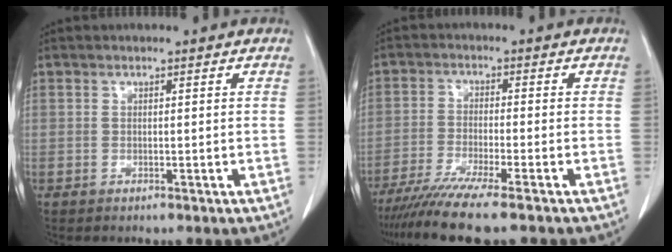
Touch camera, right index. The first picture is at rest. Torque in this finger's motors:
{"motor_torque": [1.09, -1.04, 0.51, 0.15]}